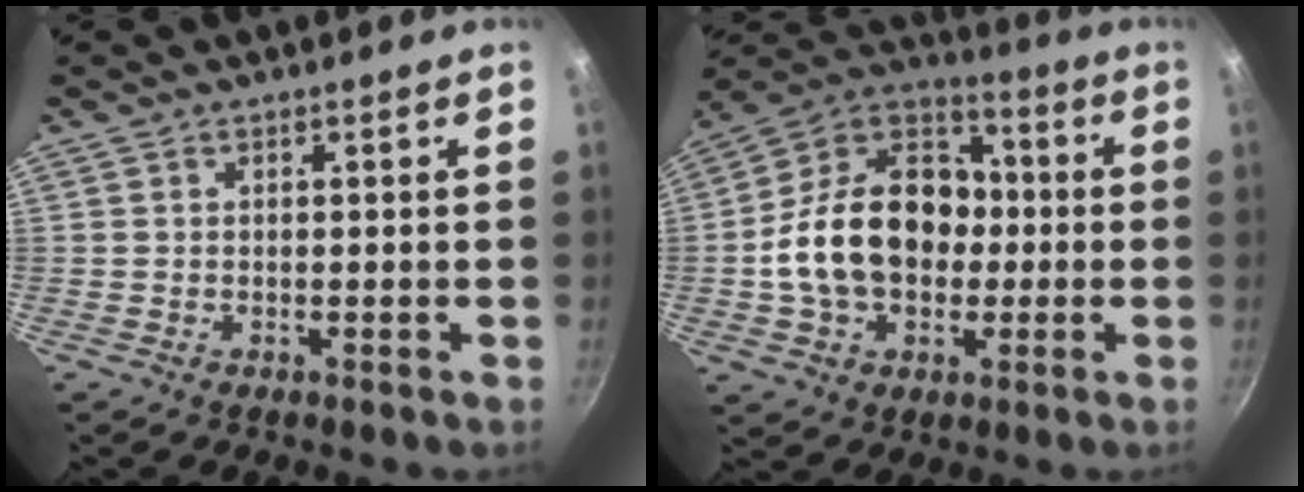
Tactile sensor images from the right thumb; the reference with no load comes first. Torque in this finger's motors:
{"motor_torque": [1.77, 2.88, 1.34, -0.79, 0.19]}